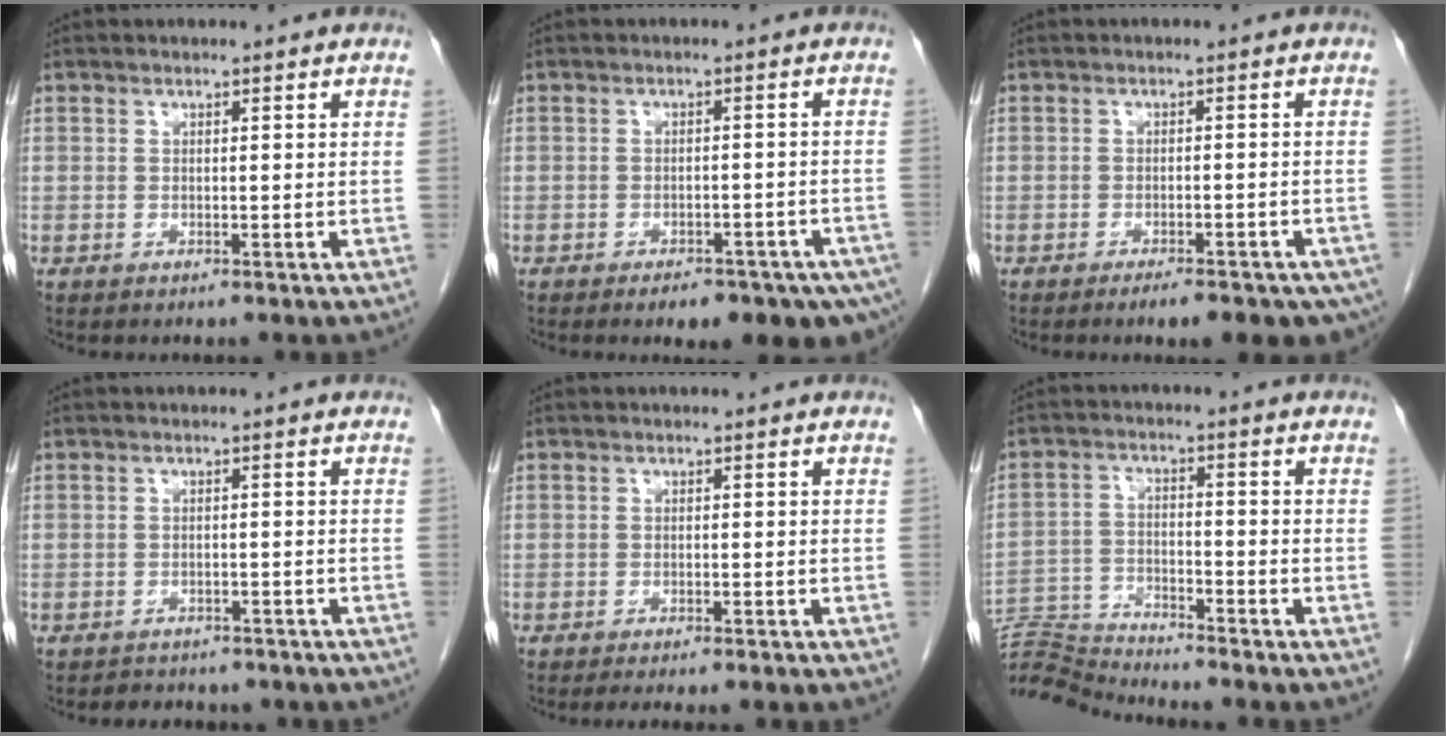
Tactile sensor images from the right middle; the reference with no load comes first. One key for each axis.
{"total": 10.9, "fx": -7.6, "fy": 4.4, "fz": 6.6, "tx": -0.064, "ty": 0.002, "tz": -0.094}
{"total": 9.4, "fx": -6.7, "fy": 3.0, "fz": 5.8, "tx": -0.056, "ty": 0.000, "tz": -0.086}
{"total": 5.5, "fx": -4.7, "fy": 2.5, "fz": 1.3, "tx": -0.019, "ty": 0.007, "tz": -0.050}
{"total": 4.9, "fx": -4.0, "fy": 0.7, "fz": 2.7, "tx": -0.025, "ty": -0.007, "tz": -0.051}
{"total": 8.7, "fx": -8.5, "fy": -1.7, "fz": -0.3, "tx": 0.000, "ty": 0.003, "tz": -0.162}